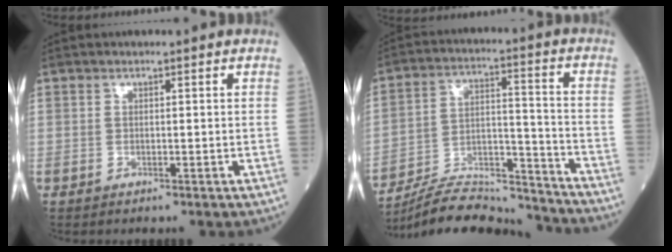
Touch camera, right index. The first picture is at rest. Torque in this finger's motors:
{"motor_torque": [0.72, -1.39, 0.47, 0.10]}